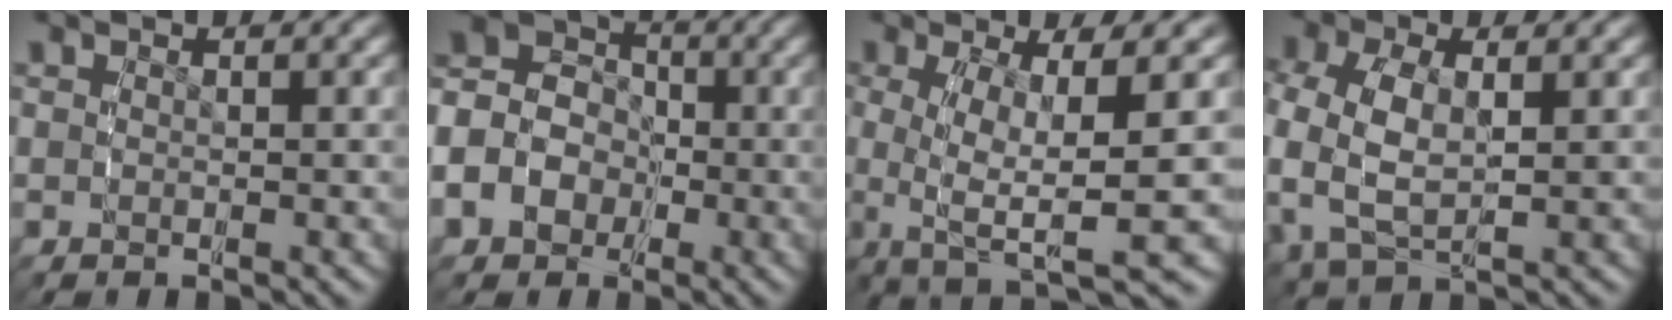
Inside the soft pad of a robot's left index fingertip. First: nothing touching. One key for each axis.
{"total": 13.0, "fx": 0.1, "fy": 11.7, "fz": 5.7, "tx": -0.127, "ty": -0.004, "tz": -0.024}
{"total": 9.9, "fx": -2.6, "fy": 5.1, "fz": 8.1, "tx": -0.145, "ty": -0.031, "tz": -0.026}
{"total": 6.7, "fx": 0.2, "fy": 5.0, "fz": 4.5, "tx": -0.131, "ty": -0.015, "tz": 0.009}